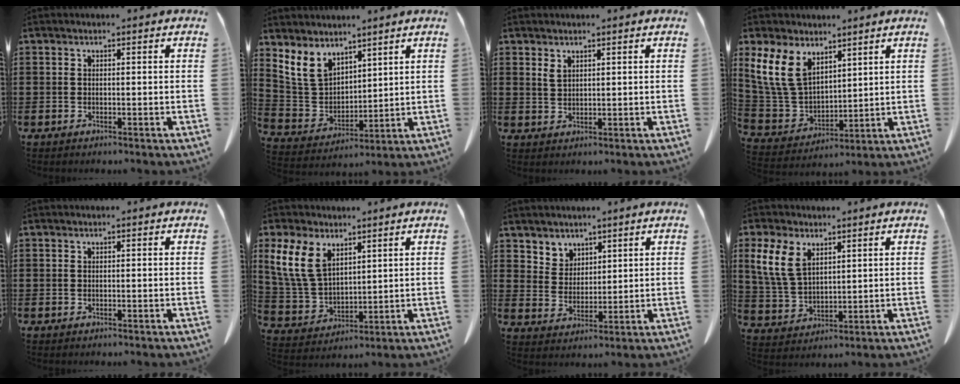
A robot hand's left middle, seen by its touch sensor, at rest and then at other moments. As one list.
[{"total": 7.8, "force": [5.6, 4.5, 3.1], "torque": [-0.090, -0.005, 0.110]}, {"total": 1.8, "force": [1.3, 0.7, 1.0], "torque": [-0.023, 0.003, 0.025]}, {"total": 10.5, "force": [6.0, 6.4, 5.7], "torque": [-0.164, -0.006, 0.114]}, {"total": 0.0}, {"total": 9.5, "force": [5.2, 5.6, 5.6], "torque": [-0.150, 0.002, 0.098]}, {"total": 4.3, "force": [3.4, 2.6, 0.0], "torque": [-0.018, -0.003, 0.066]}, {"total": 7.6, "force": [3.9, 4.6, 4.7], "torque": [-0.122, 0.007, 0.073]}]